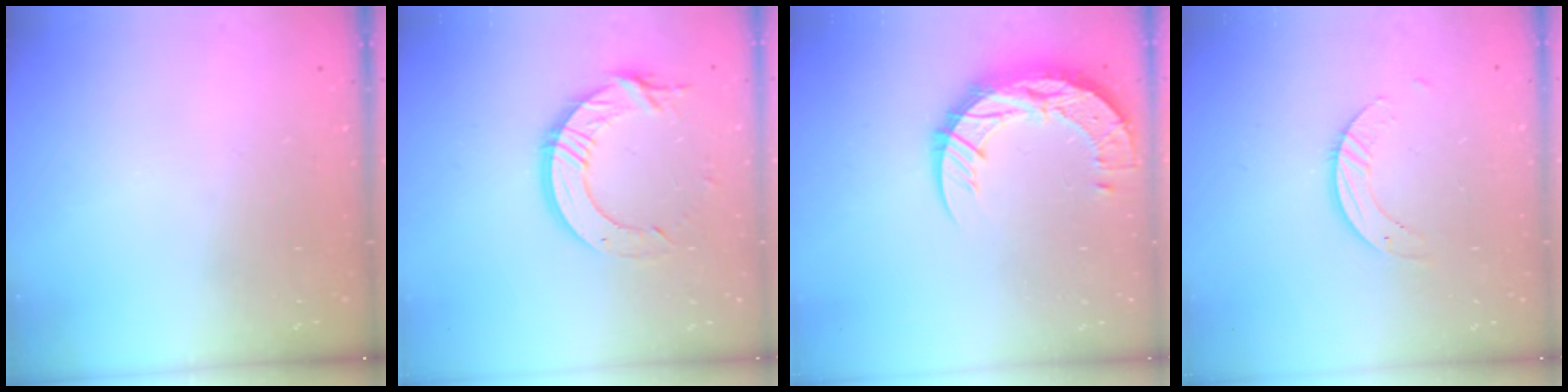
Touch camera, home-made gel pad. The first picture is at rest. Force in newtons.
{"total": 13.5, "press": 13.5, "slide": 1.4}
{"total": 14.5, "press": 14.5, "slide": 1.3}
{"total": 4.2, "press": 4.2, "slide": 0.3}